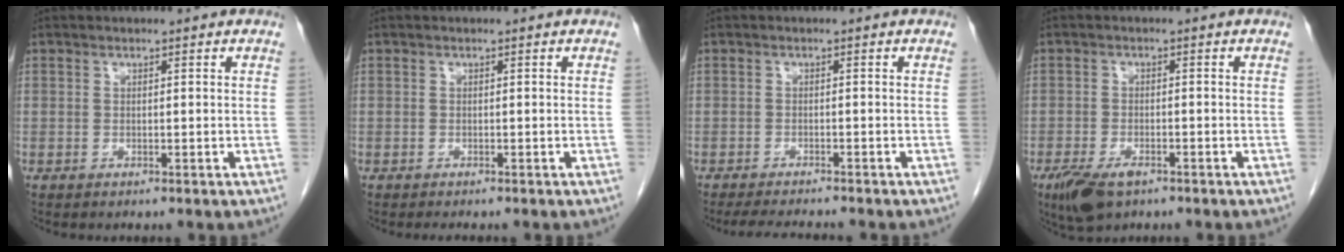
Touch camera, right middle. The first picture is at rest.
{"total": 1.0, "force": [-0.9, 0.2, 0.3], "torque": [-0.008, -0.004, -0.012]}
{"total": 5.2, "force": [-4.9, 0.3, 1.8], "torque": [-0.027, -0.016, -0.076]}
{"total": 5.7, "force": [-3.6, 2.4, 3.7], "torque": [-0.073, -0.008, -0.059]}